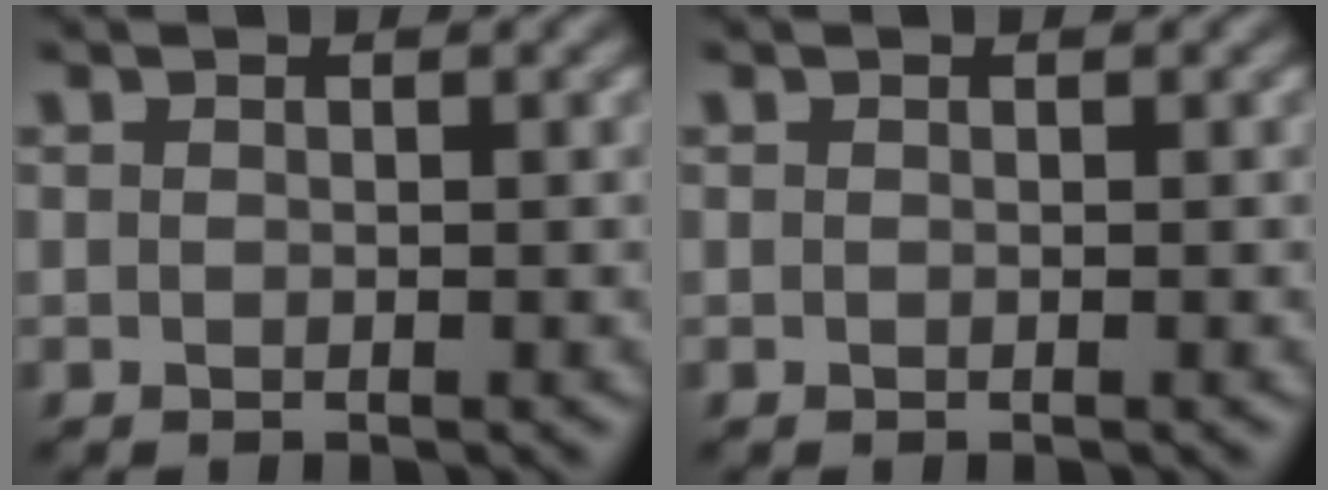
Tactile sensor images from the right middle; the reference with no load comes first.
{"total": 0.0}